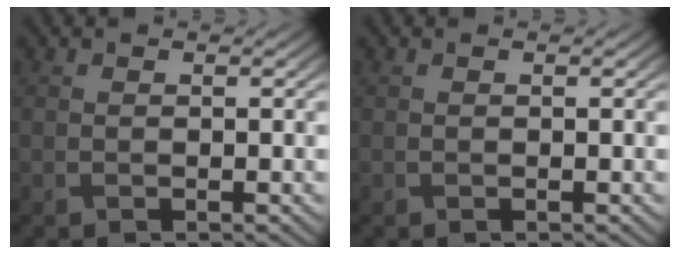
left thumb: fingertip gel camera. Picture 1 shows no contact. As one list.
[{"total": 0.0}]